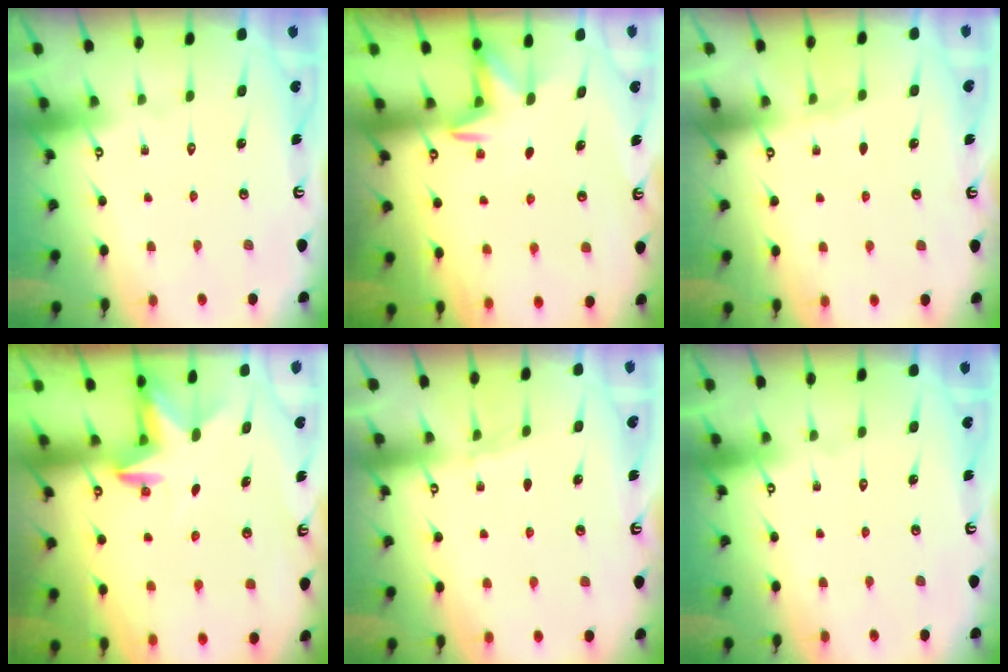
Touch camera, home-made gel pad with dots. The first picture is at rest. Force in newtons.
{"total": 3.4, "press": 3.3, "slide": 0.7}
{"total": 2.0, "press": 2.0, "slide": 0.4}
{"total": 2.9, "press": 2.8, "slide": 0.7}
{"total": 1.8, "press": 1.8, "slide": 0.3}
{"total": 0.0}